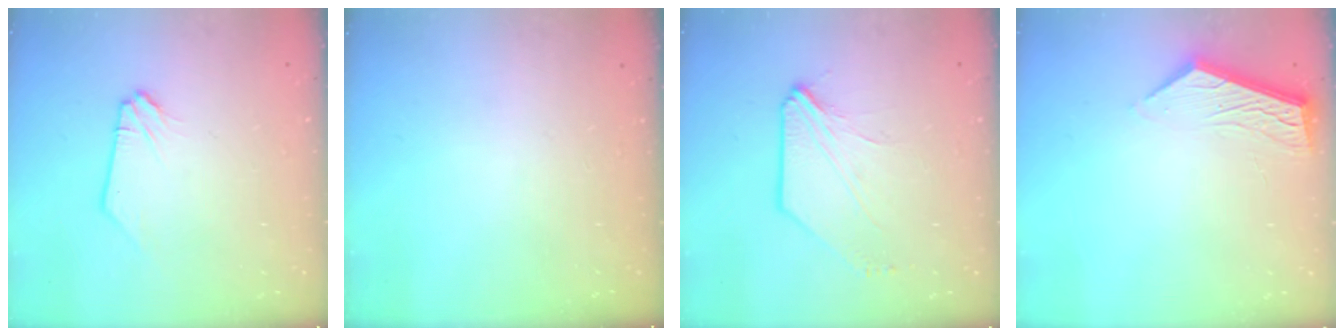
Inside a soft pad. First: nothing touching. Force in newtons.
{"total": 0.0}
{"total": 5.4, "press": 5.3, "slide": 1.0}
{"total": 6.5, "press": 6.4, "slide": 0.5}